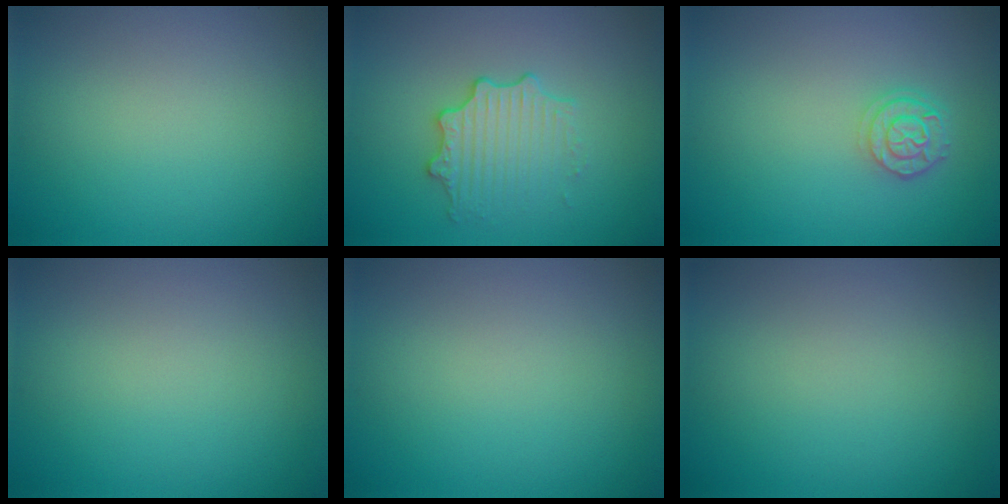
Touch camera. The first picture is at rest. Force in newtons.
{"total": 3.0, "press": 2.7, "slide": 1.1}
{"total": 2.5, "press": 2.1, "slide": 1.4}
{"total": 0.0}
{"total": 0.0}
{"total": 0.0}